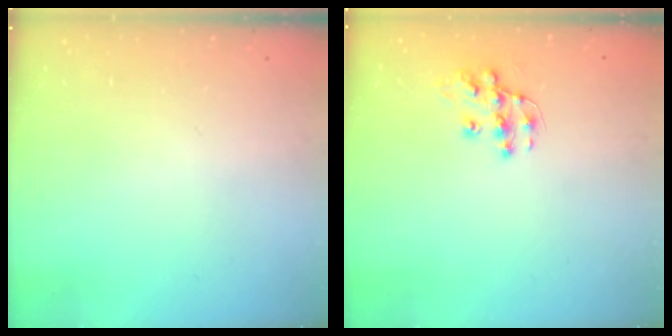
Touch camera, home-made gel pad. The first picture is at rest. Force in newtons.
{"total": 10.5, "press": 10.4, "slide": 0.5}